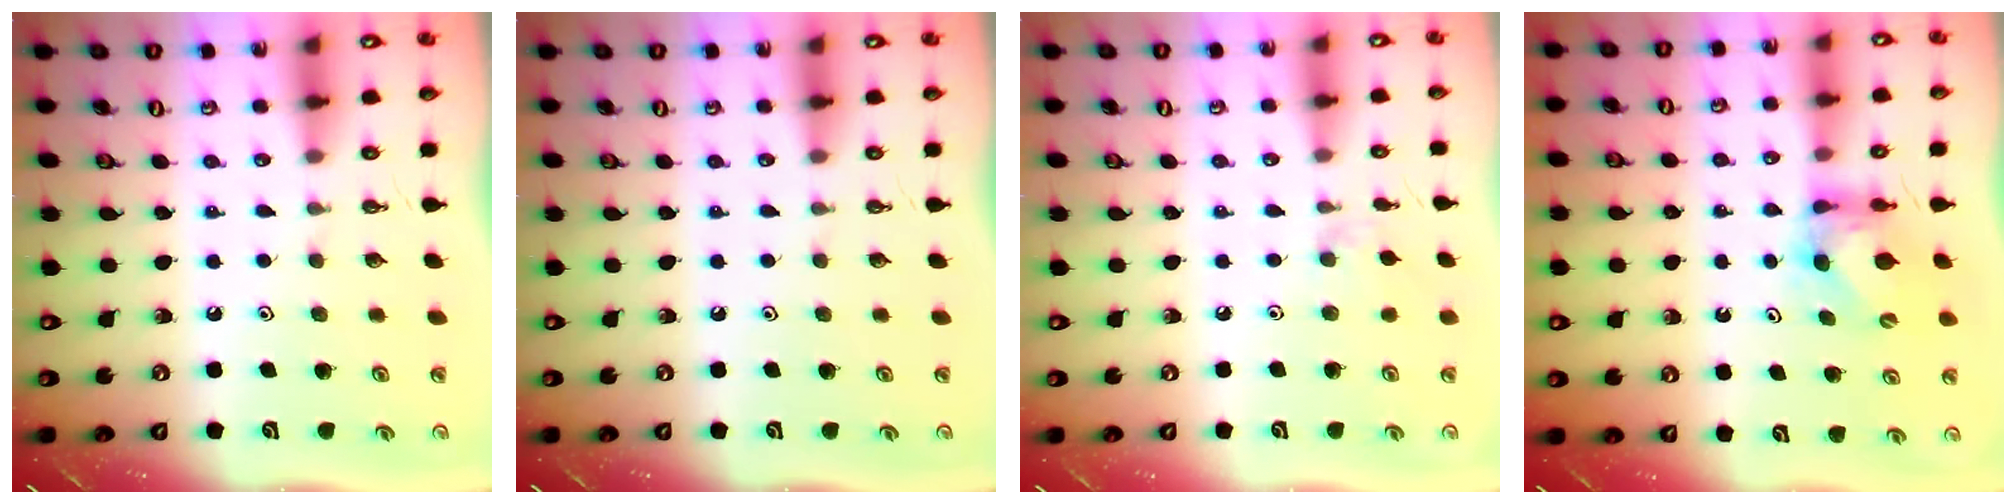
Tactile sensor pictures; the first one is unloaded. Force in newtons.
{"total": 0.0}
{"total": 3.0, "press": 2.9, "slide": 0.5}
{"total": 6.1, "press": 6.1, "slide": 0.5}